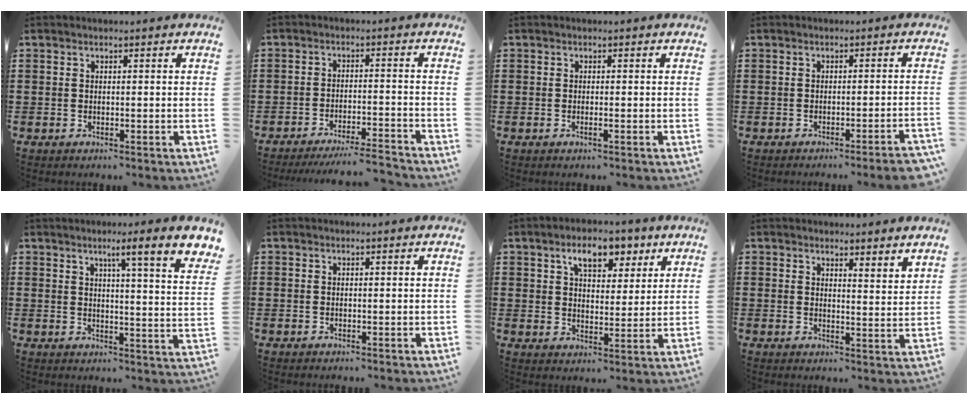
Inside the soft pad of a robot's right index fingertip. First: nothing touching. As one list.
[{"total": 4.5, "force": [-4.2, -0.4, 1.5], "torque": [-0.025, -0.010, -0.084]}, {"total": 0.7, "force": [-0.3, 0.0, 0.6], "torque": [-0.010, -0.004, -0.006]}, {"total": 2.2, "force": [-1.7, -0.4, 1.3], "torque": [-0.022, -0.004, -0.032]}, {"total": 5.6, "force": [3.3, -0.6, 4.6], "torque": [-0.077, -0.033, 0.039]}, {"total": 0.0}, {"total": 6.8, "force": [4.5, 3.3, 3.9], "torque": [-0.063, -0.003, 0.072]}, {"total": 2.6, "force": [2.6, 0.0, 0.2], "torque": [-0.013, -0.004, 0.051]}]